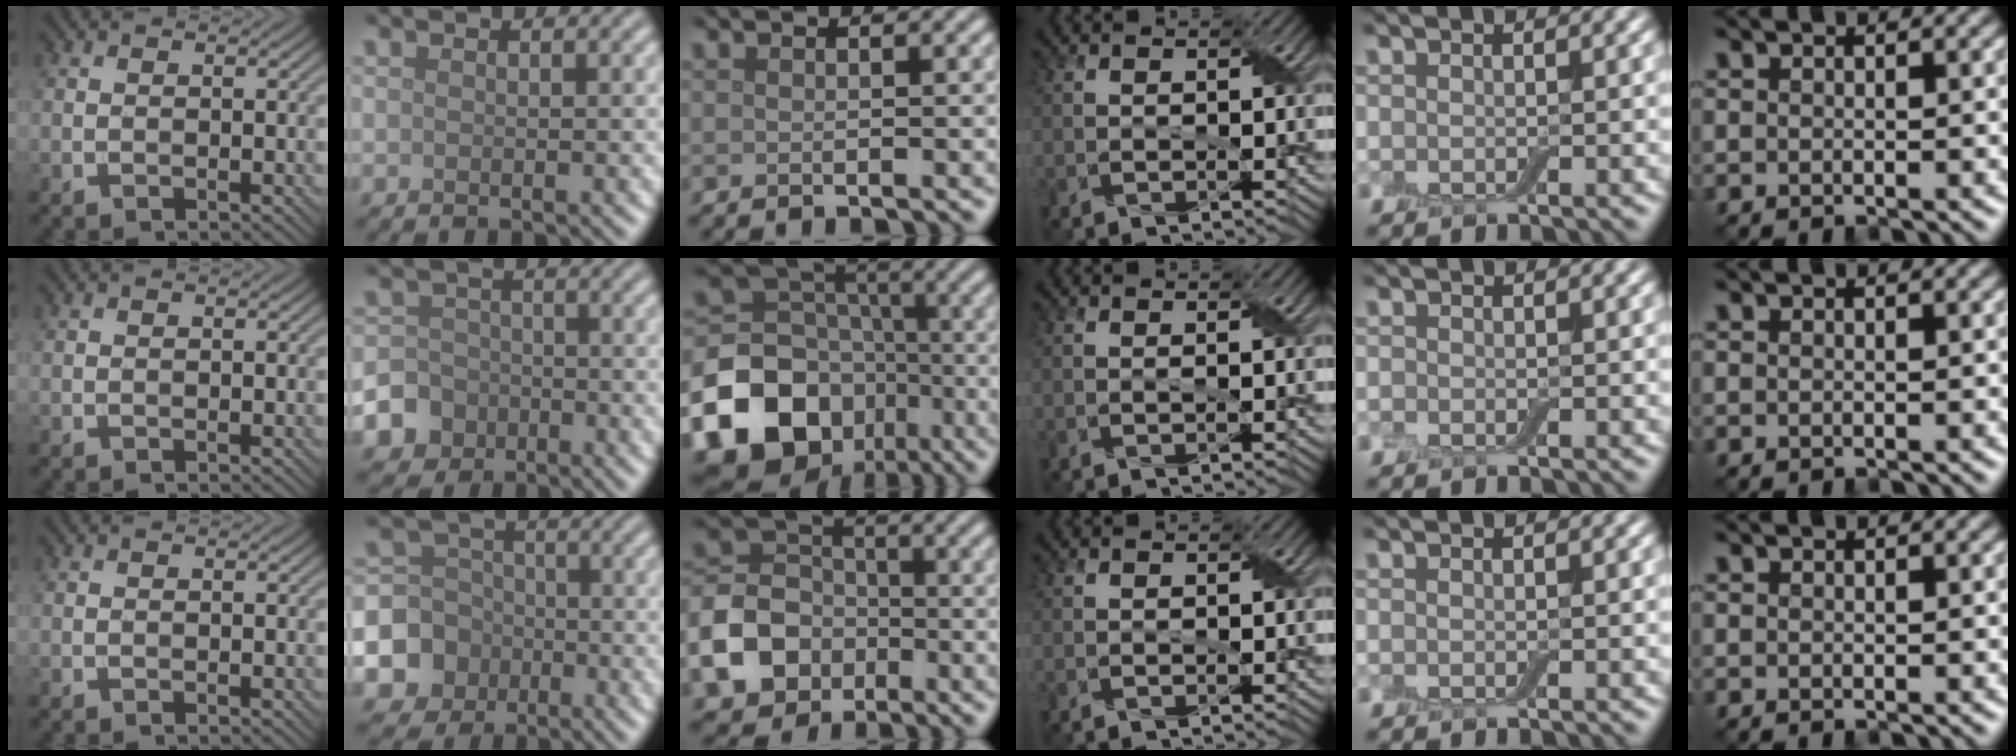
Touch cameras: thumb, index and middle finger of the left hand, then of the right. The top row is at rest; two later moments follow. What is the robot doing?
{"motion": "fold", "object": "aluminum foil"}